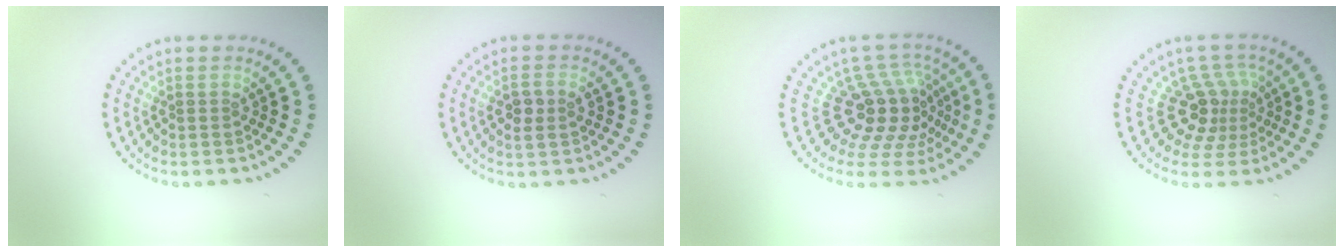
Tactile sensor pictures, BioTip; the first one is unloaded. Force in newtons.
{"total": 1.9, "press": 1.8, "slide": 0.5}
{"total": 5.3, "press": 3.9, "slide": 3.7}
{"total": 4.0, "press": 2.6, "slide": 3.0}